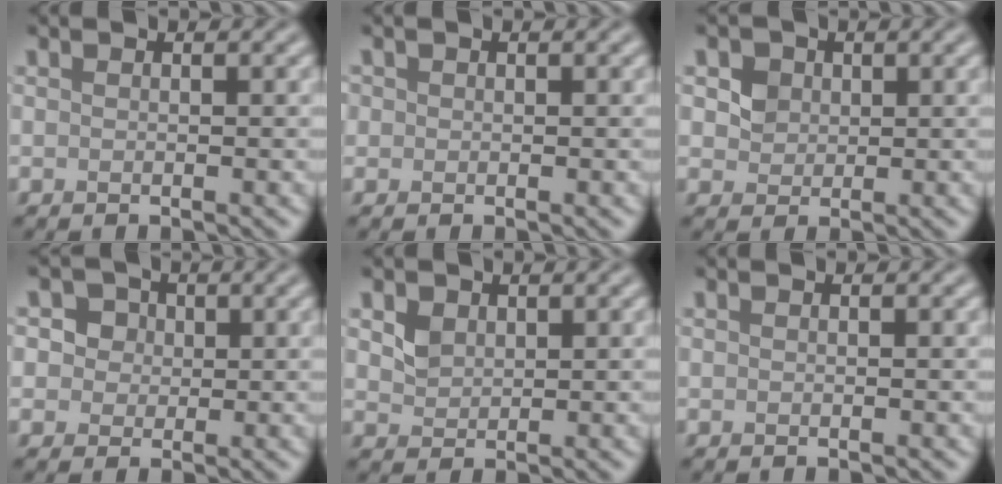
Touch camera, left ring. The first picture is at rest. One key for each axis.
{"total": 0.7, "fx": 0.2, "fy": 0.6, "fz": 0.1, "tx": 0.005, "ty": 0.001, "tz": -0.001}
{"total": 4.1, "fx": 1.9, "fy": 3.0, "fz": 1.9, "tx": -0.043, "ty": 0.008, "tz": 0.031}
{"total": 4.2, "fx": 1.7, "fy": 3.3, "fz": 1.8, "tx": -0.021, "ty": 0.018, "tz": 0.012}
{"total": 1.7, "fx": 0.9, "fy": 1.3, "fz": 0.7, "tx": -0.016, "ty": -0.001, "tz": 0.020}
{"total": 0.0}